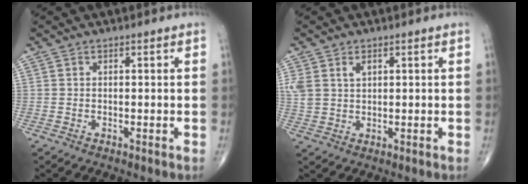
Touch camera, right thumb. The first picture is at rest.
{"total": 5.5, "force": [2.1, 3.6, 3.6], "torque": [-0.080, 0.003, 0.051]}